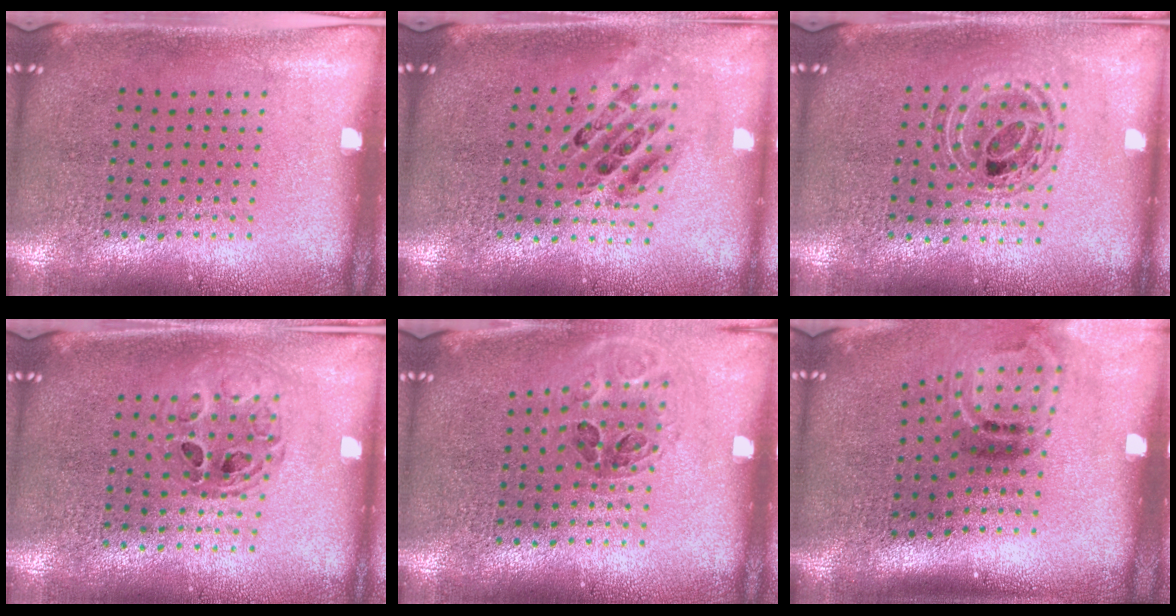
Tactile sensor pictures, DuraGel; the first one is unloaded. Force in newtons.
{"total": 0.7, "press": 0.7, "slide": 0.1}
{"total": 0.9, "press": 0.9, "slide": 0.2}
{"total": 0.8, "press": 0.8, "slide": 0.1}
{"total": 1.0, "press": 1.0, "slide": 0.1}
{"total": 2.0, "press": 1.2, "slide": 1.6}